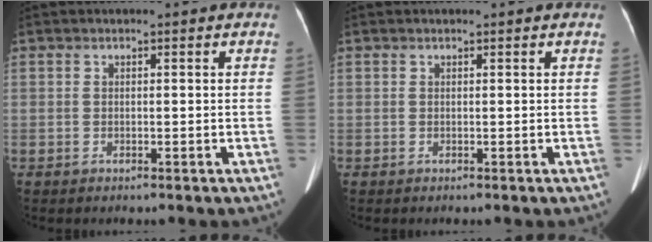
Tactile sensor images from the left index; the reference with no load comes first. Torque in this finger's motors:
{"motor_torque": [-0.02, 0.02, 0.00, 0.00]}